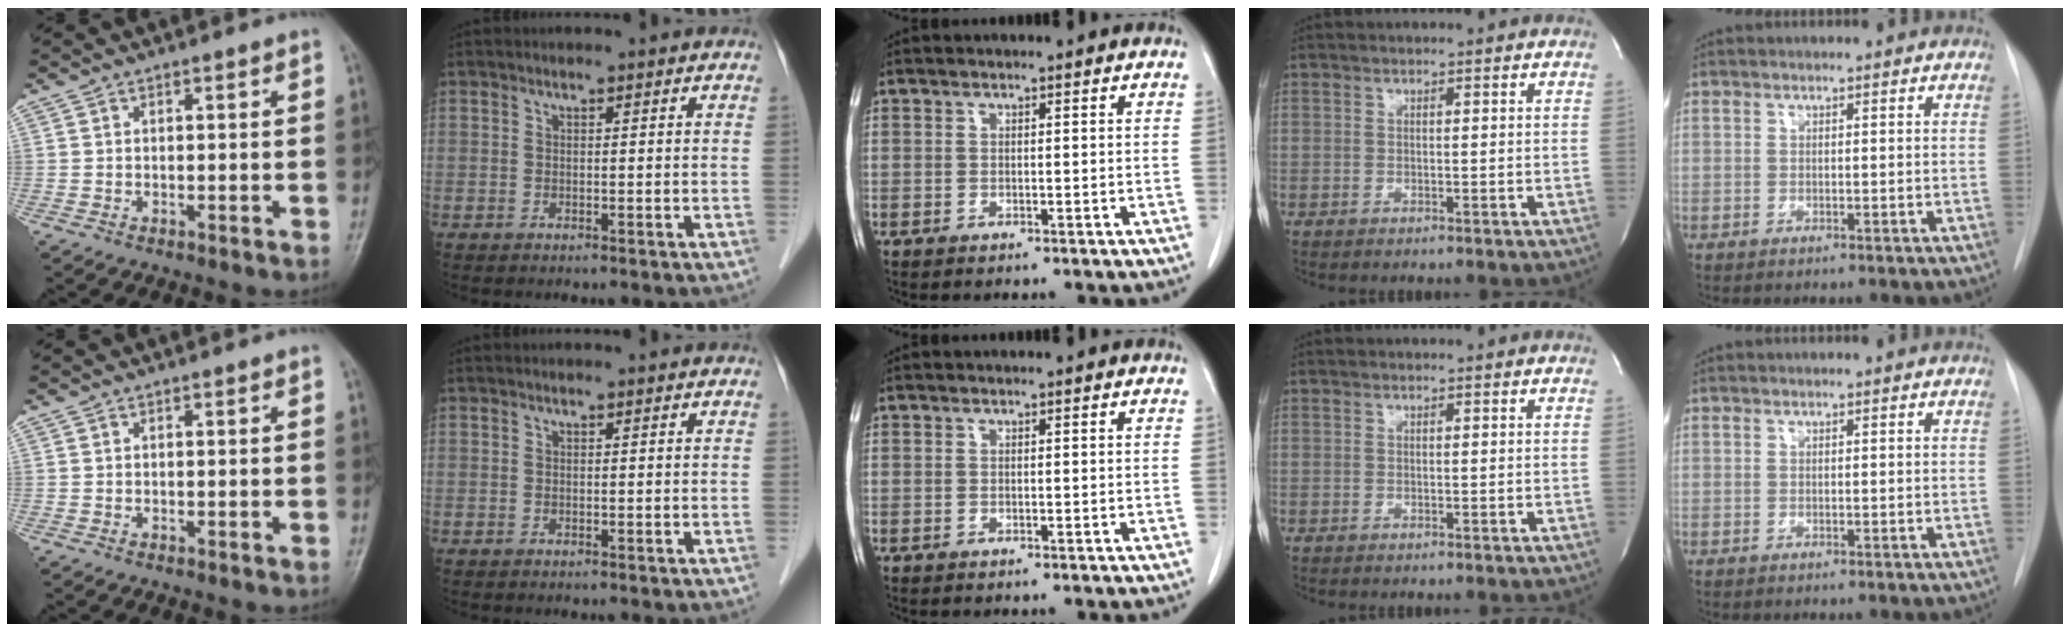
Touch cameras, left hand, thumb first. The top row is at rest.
{}